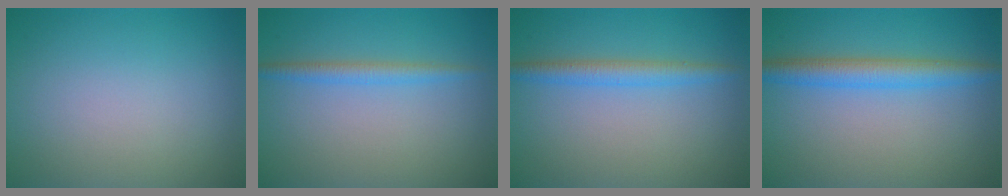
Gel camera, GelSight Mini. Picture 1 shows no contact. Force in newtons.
{"total": 1.9, "press": 1.9, "slide": 0.0}
{"total": 2.4, "press": 2.4, "slide": 0.2}
{"total": 3.7, "press": 3.7, "slide": 0.1}